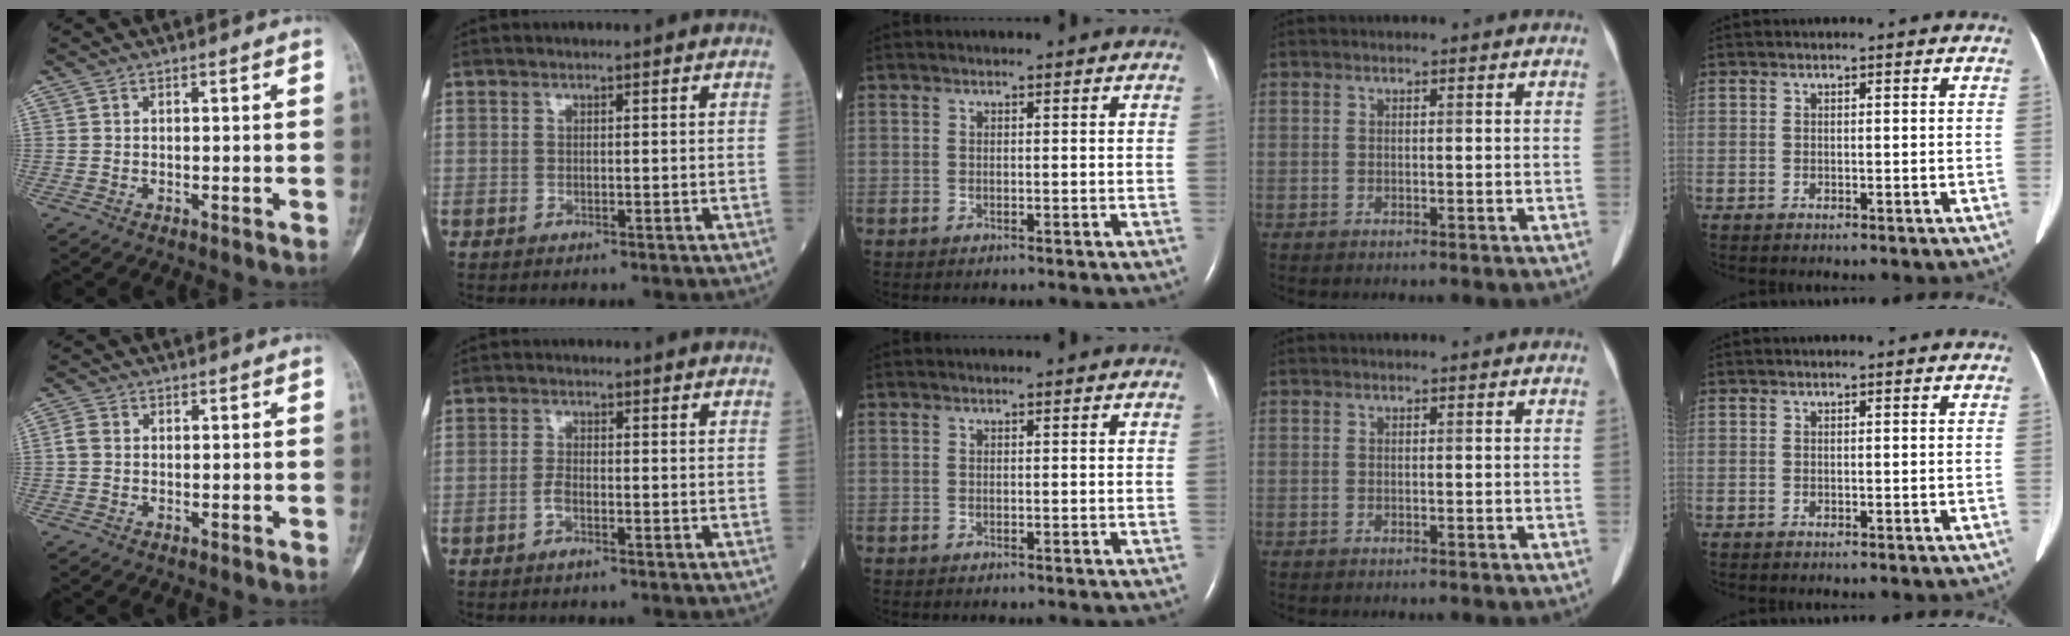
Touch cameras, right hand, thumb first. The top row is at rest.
{"thumb": {"total": 2.2, "force": [-0.1, 1.8, 1.2], "torque": [-0.021, 0.005, -0.008]}, "index": {"total": 1.9, "force": [-1.0, 0.5, 1.5], "torque": [-0.033, 0.001, -0.022]}}